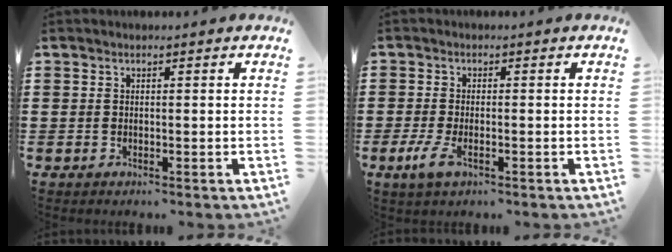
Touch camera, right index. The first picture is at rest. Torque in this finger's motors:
{"motor_torque": [2.13, 0.00, 0.18, 0.08]}